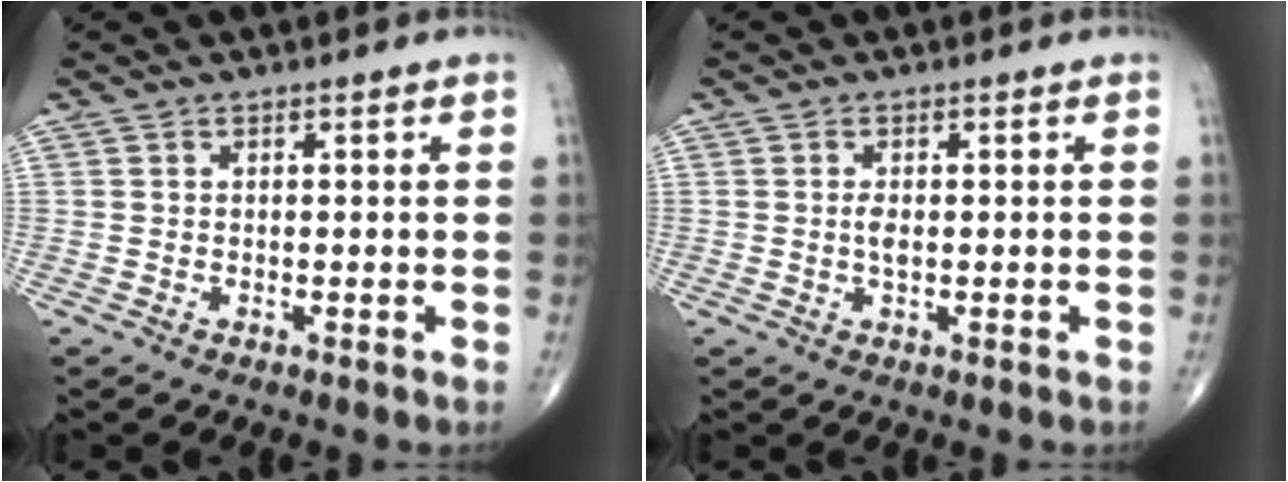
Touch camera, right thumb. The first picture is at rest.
{"total": 1.9, "force": [0.0, 0.8, 1.7], "torque": [-0.032, -0.001, 0.001]}